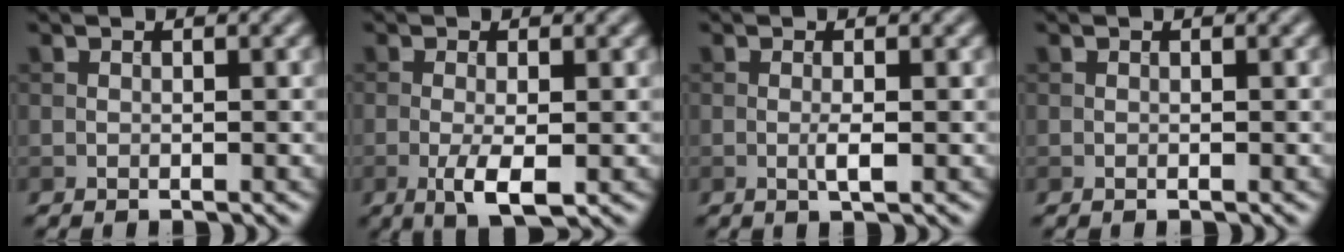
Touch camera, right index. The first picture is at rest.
{"total": 3.4, "force": [-1.0, 0.9, 3.1], "torque": [-0.060, -0.007, -0.018]}
{"total": 1.5, "force": [-0.3, 0.2, 1.4], "torque": [-0.029, -0.003, -0.007]}
{"total": 0.0}